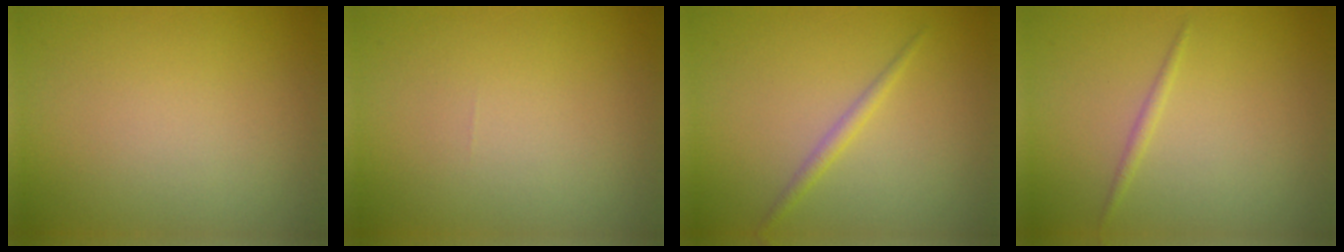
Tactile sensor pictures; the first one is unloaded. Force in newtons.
{"total": 0.0}
{"total": 1.2, "press": 1.2, "slide": 0.0}
{"total": 0.8, "press": 0.8, "slide": 0.0}